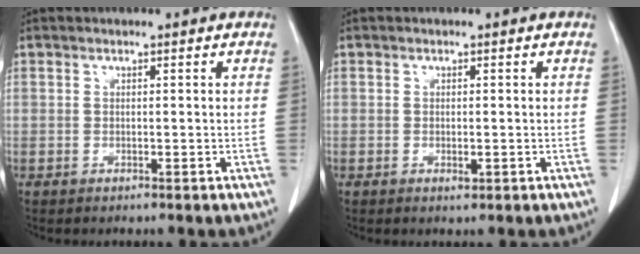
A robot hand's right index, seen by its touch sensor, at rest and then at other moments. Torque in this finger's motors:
{"motor_torque": [0.16, -0.03, -0.01, 0.00]}